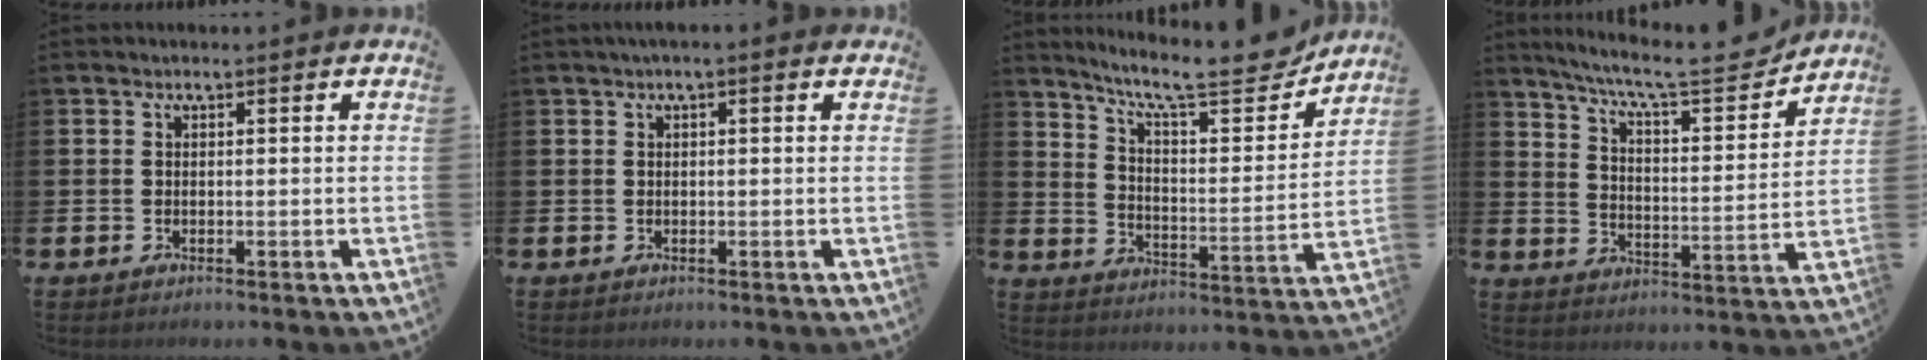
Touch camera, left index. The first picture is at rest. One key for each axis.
{"total": 0.8, "fx": 0.2, "fy": 0.1, "fz": 0.8, "tx": -0.011, "ty": 0.001, "tz": 0.002}
{"total": 11.0, "fx": 9.6, "fy": 1.9, "fz": 5.0, "tx": -0.102, "ty": -0.067, "tz": 0.159}
{"total": 9.4, "fx": 8.4, "fy": 1.2, "fz": 4.1, "tx": -0.099, "ty": -0.058, "tz": 0.138}